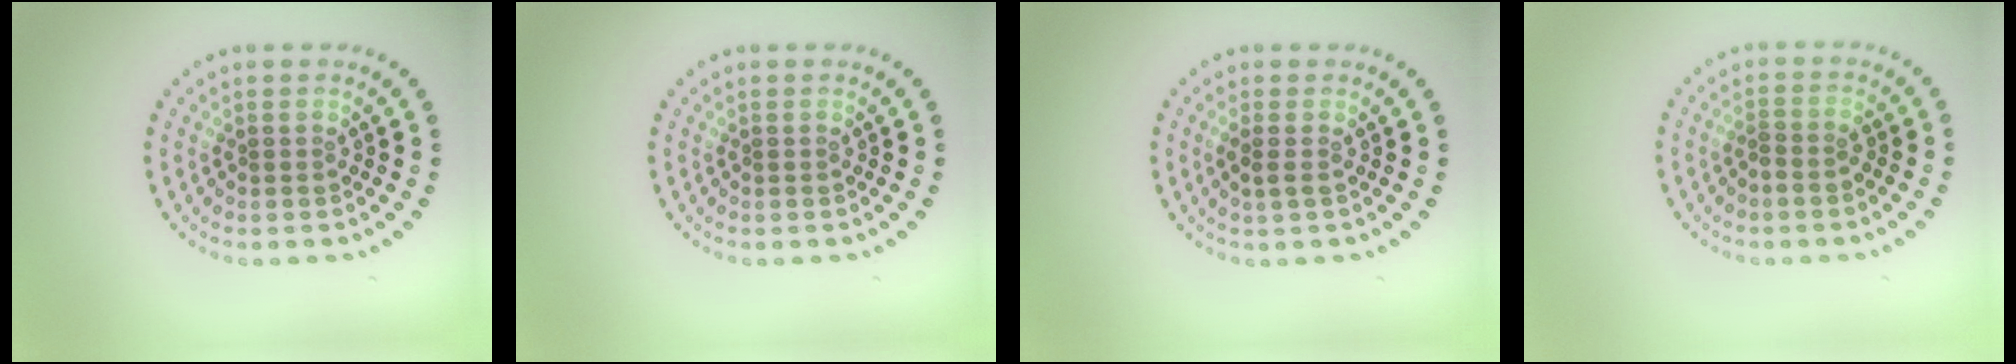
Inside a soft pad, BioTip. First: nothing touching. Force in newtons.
{"total": 0.0}
{"total": 1.1, "press": 1.0, "slide": 0.5}
{"total": 1.2, "press": 1.1, "slide": 0.6}